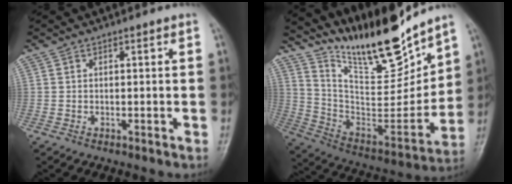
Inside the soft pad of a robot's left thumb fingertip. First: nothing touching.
{"total": 20.1, "force": [17.0, 3.9, 9.9], "torque": [-0.125, -0.111, 0.307]}